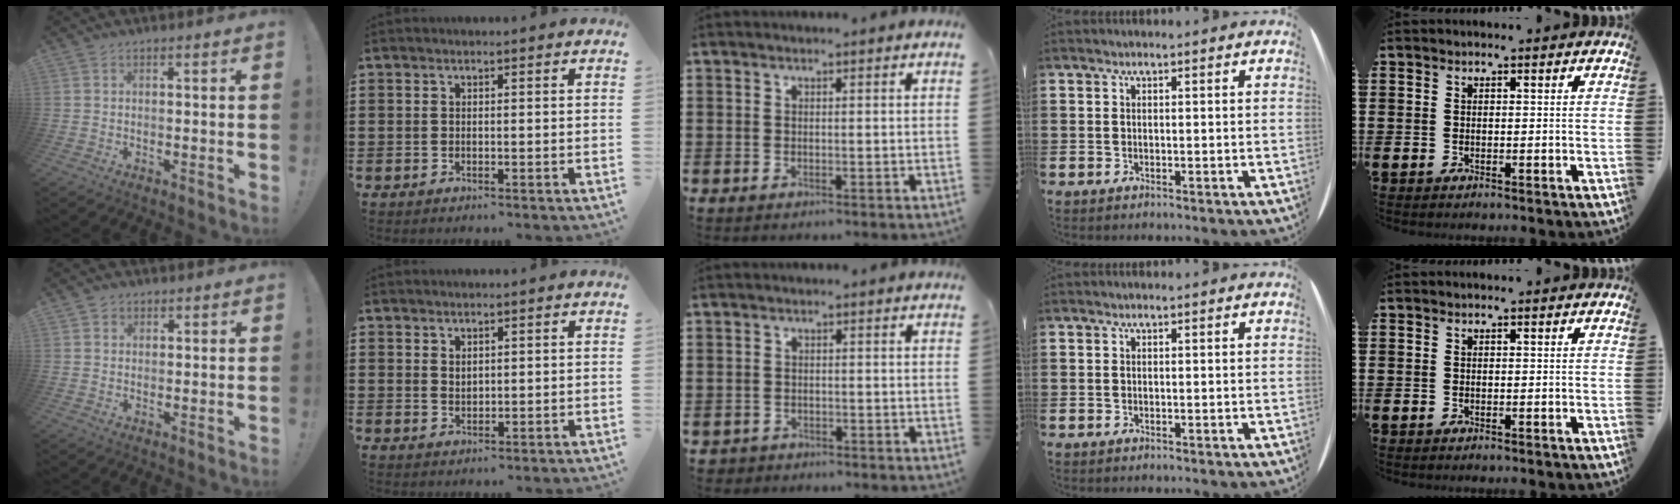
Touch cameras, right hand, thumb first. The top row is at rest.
{"thumb": {"total": 1.6, "force": [0.7, 1.4, 0.3], "torque": [0.000, -0.002, 0.012]}, "index": {"total": 1.4, "force": [1.2, 0.7, 0.3], "torque": [-0.007, 0.003, 0.024]}, "middle": {"total": 1.5, "force": [-1.3, 0.6, -0.2], "torque": [0.000, 0.001, -0.032]}}